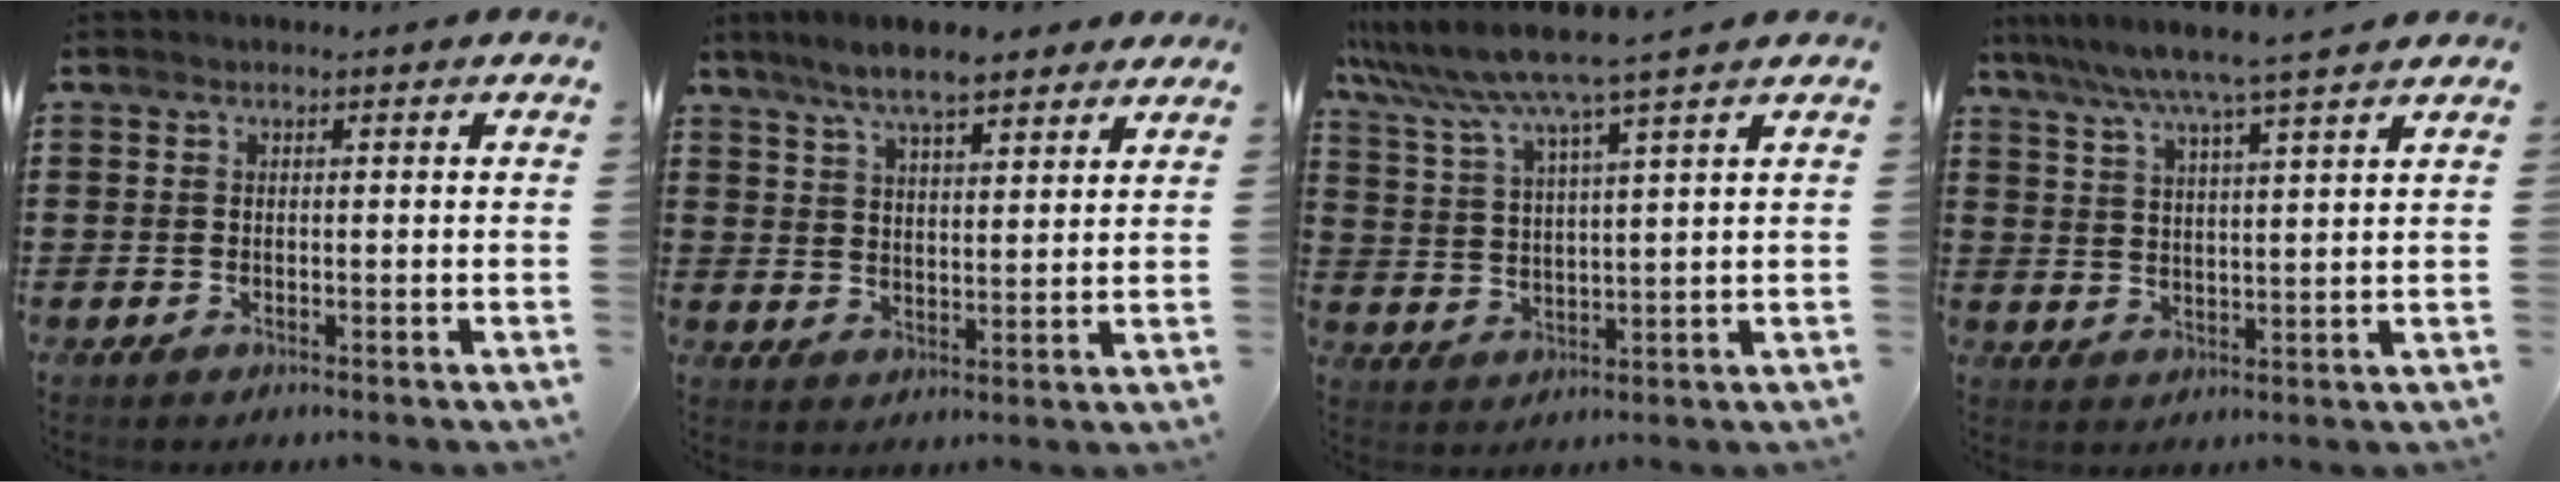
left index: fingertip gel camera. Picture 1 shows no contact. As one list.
[{"total": 7.4, "force": [6.2, 1.6, 3.8], "torque": [-0.092, -0.007, 0.112]}, {"total": 7.5, "force": [6.4, -1.1, 3.7], "torque": [-0.095, -0.037, 0.109]}, {"total": 6.2, "force": [5.3, -1.0, 3.0], "torque": [-0.077, -0.030, 0.090]}]